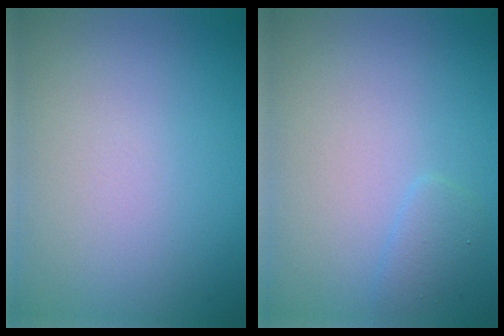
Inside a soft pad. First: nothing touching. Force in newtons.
{"total": 1.1, "press": 1.1, "slide": 0.1}